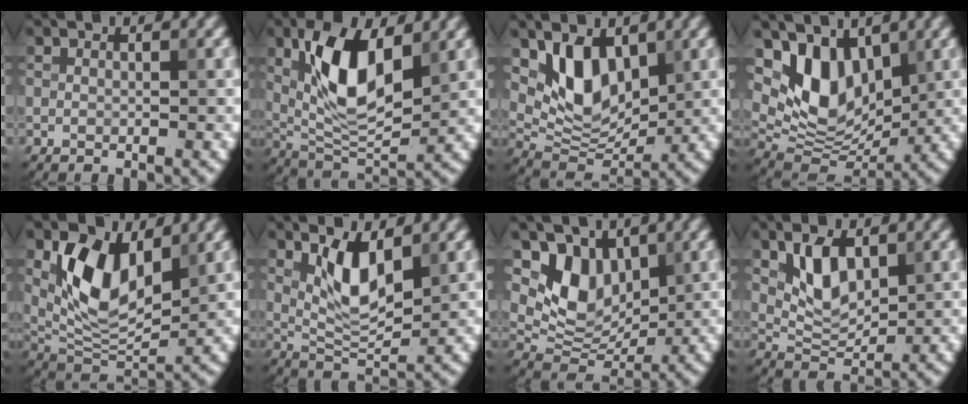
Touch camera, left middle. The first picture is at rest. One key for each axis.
{"total": 8.4, "fx": 2.5, "fy": 3.7, "fz": 7.1, "tx": -0.133, "ty": -0.002, "tz": 0.046}
{"total": 5.7, "fx": 2.4, "fy": 3.5, "fz": 3.9, "tx": -0.077, "ty": -0.015, "tz": 0.044}
{"total": 7.1, "fx": 3.0, "fy": 4.6, "fz": 4.6, "tx": -0.089, "ty": -0.017, "tz": 0.048}
{"total": 7.9, "fx": 2.7, "fy": 4.3, "fz": 6.0, "tx": -0.115, "ty": -0.009, "tz": 0.050}
{"total": 4.9, "fx": 1.8, "fy": 2.0, "fz": 4.1, "tx": -0.083, "ty": -0.005, "tz": 0.037}
{"total": 5.7, "fx": 2.4, "fy": 4.0, "fz": 3.2, "tx": -0.062, "ty": -0.016, "tz": 0.041}
{"total": 4.3, "fx": 1.6, "fy": 2.4, "fz": 3.2, "tx": -0.064, "ty": -0.002, "tz": 0.032}